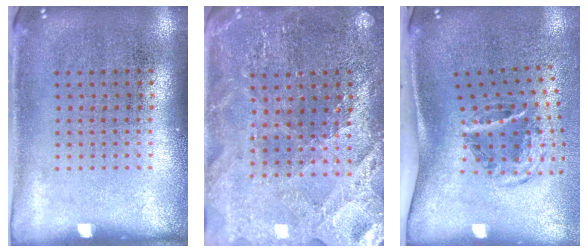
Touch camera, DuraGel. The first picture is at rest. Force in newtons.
{"total": 2.6, "press": 2.6, "slide": 0.4}
{"total": 2.0, "press": 1.2, "slide": 1.7}